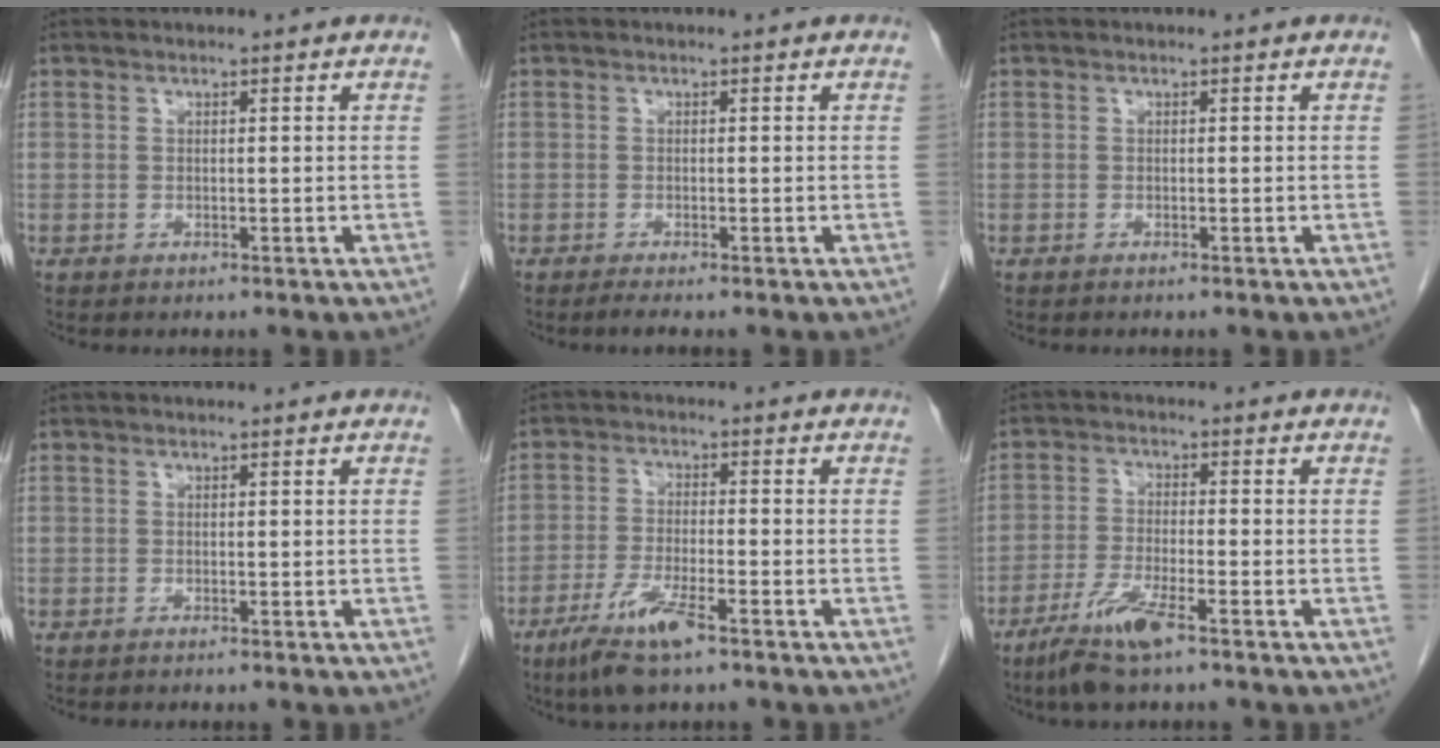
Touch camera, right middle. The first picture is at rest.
{"total": 1.2, "force": [-0.9, -0.3, 0.7], "torque": [-0.018, -0.004, -0.019]}
{"total": 0.0}
{"total": 0.0}
{"total": 7.5, "force": [-4.9, 0.8, 5.7], "torque": [-0.121, -0.016, -0.088]}
{"total": 6.8, "force": [-4.5, 0.5, 5.0], "torque": [-0.110, -0.015, -0.086]}